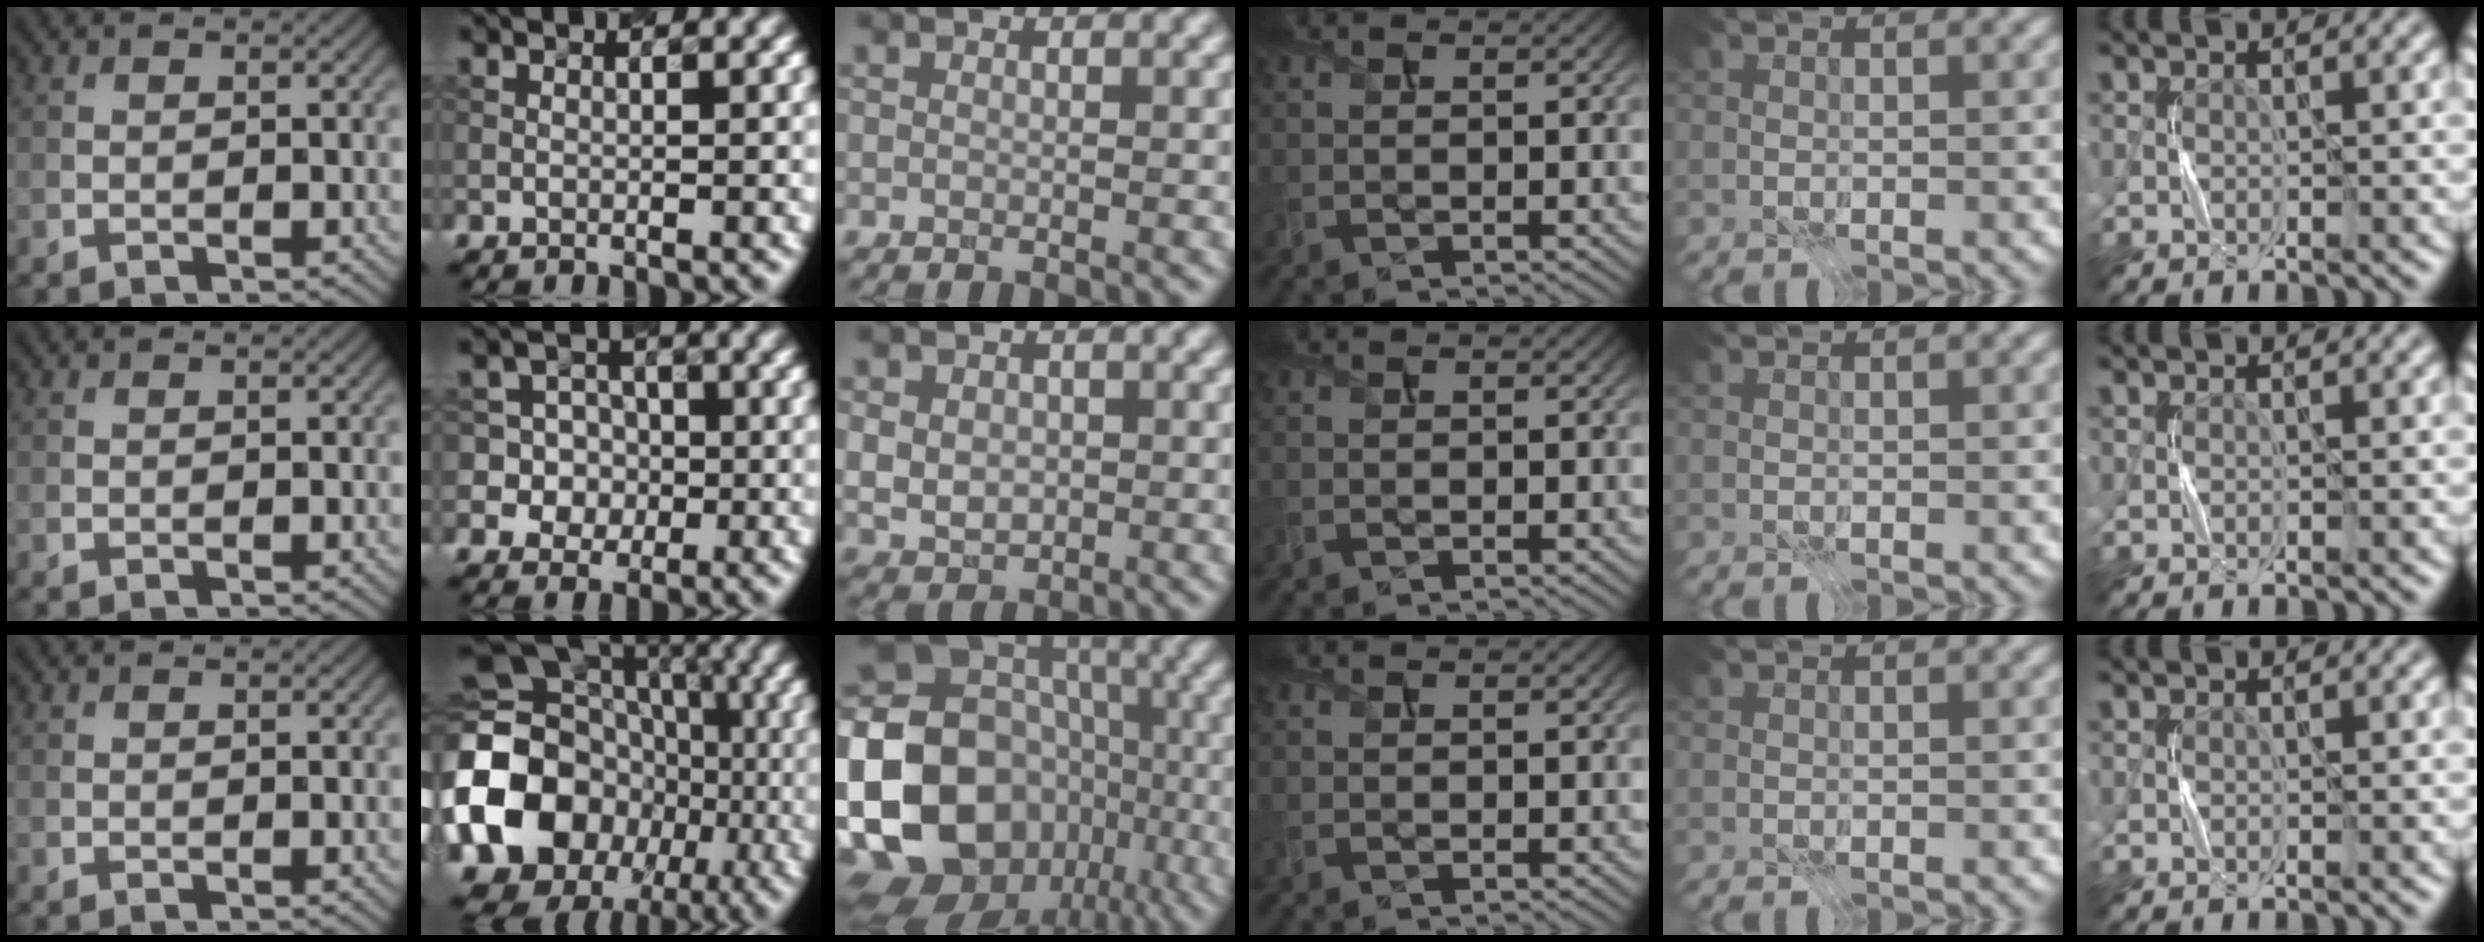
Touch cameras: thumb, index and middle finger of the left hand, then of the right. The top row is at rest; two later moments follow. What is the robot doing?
{"motion": "press", "object": "gel pad"}